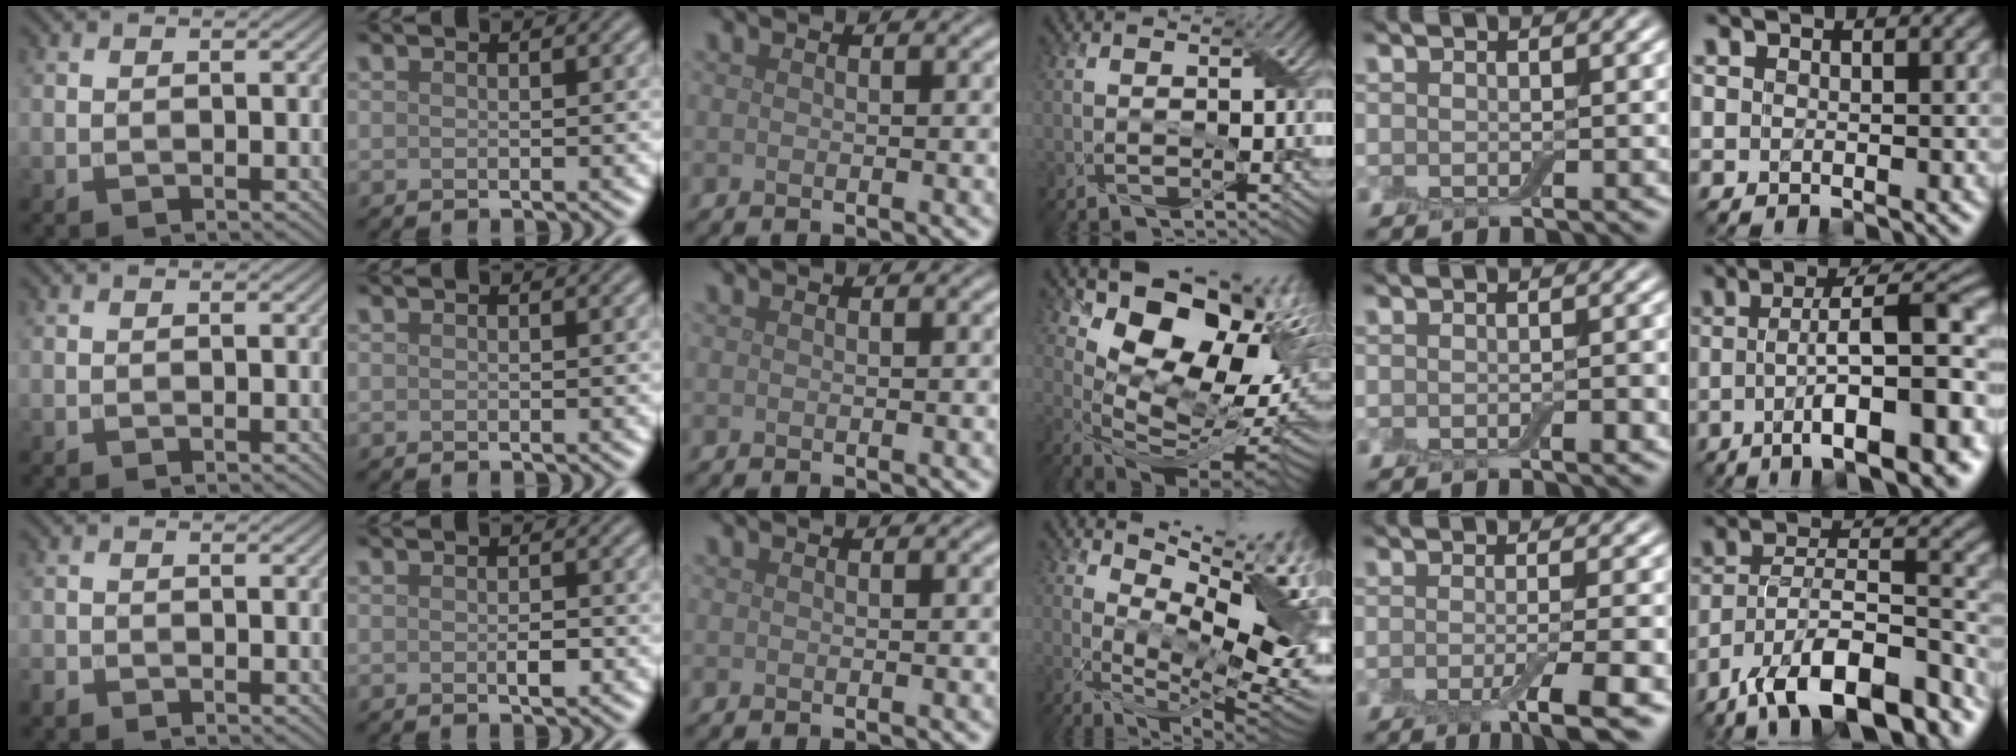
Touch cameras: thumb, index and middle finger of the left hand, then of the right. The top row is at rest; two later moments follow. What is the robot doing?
{"motion": "wrap", "object": "adhesive wrap"}